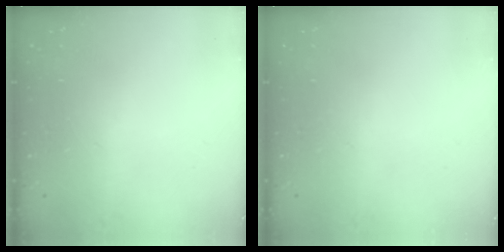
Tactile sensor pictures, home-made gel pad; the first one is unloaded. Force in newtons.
{"total": 0.0}